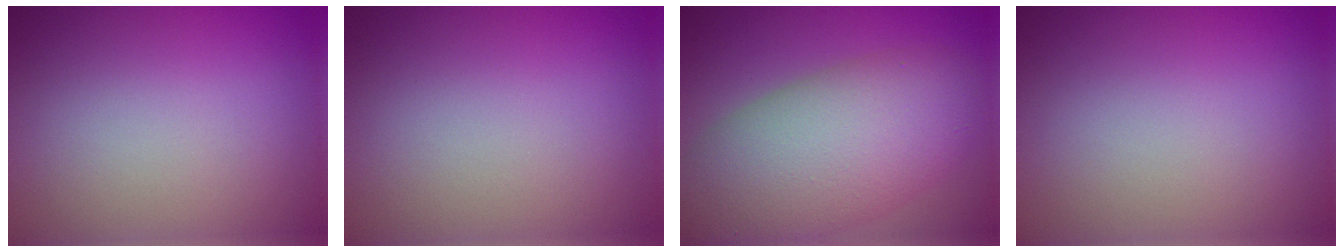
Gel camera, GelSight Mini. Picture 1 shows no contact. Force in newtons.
{"total": 0.0}
{"total": 9.9, "press": 9.9, "slide": 0.5}
{"total": 0.0}